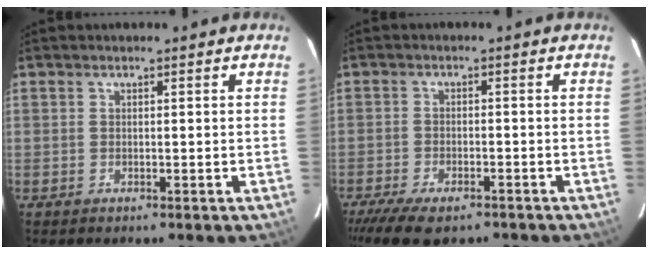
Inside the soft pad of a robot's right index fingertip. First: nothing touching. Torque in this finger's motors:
{"motor_torque": [1.19, -0.96, 0.43, 0.05]}